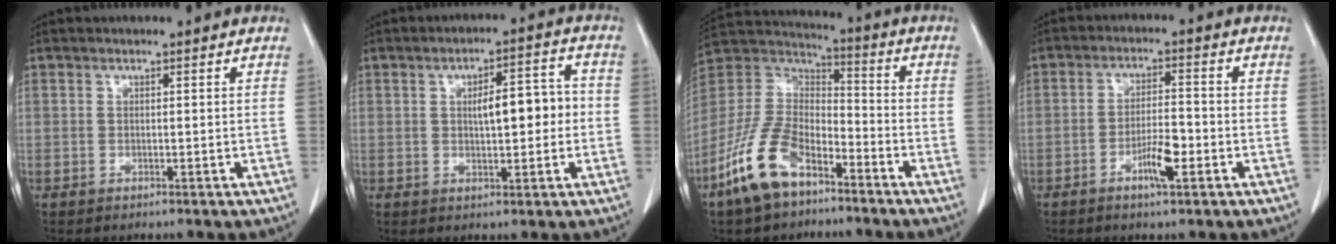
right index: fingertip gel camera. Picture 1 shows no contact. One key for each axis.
{"total": 7.0, "fx": 0.1, "fy": 2.3, "fz": 6.6, "tx": -0.099, "ty": 0.022, "tz": 0.006}
{"total": 14.0, "fx": -8.7, "fy": 6.5, "fz": 8.8, "tx": -0.198, "ty": 0.003, "tz": -0.174}
{"total": 5.1, "fx": -2.3, "fy": 1.0, "fz": 4.4, "tx": -0.083, "ty": 0.000, "tz": -0.041}